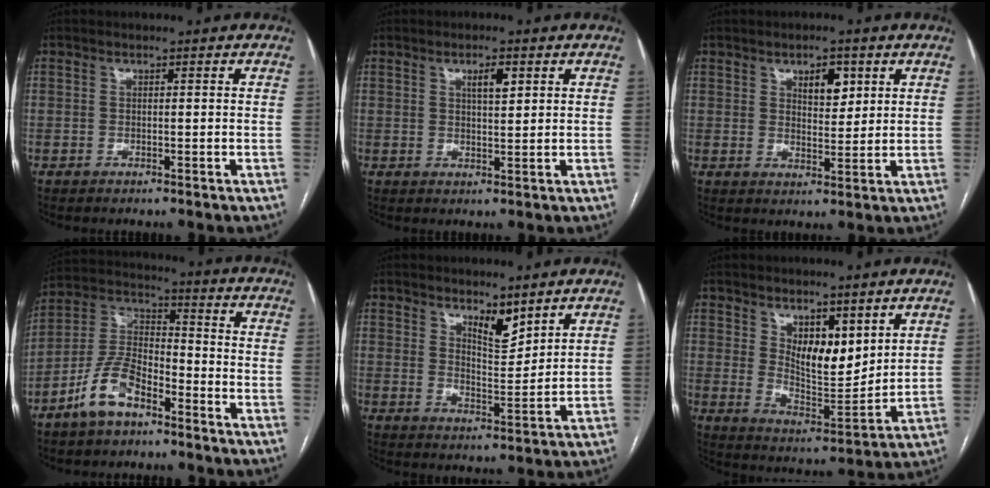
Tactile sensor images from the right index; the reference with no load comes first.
{"total": 3.0, "force": [1.5, 0.8, 2.6], "torque": [-0.043, -0.001, 0.024]}
{"total": 4.7, "force": [2.3, 2.2, 3.5], "torque": [-0.053, 0.001, 0.038]}
{"total": 9.8, "force": [-6.1, 4.0, 6.5], "torque": [-0.146, 0.010, -0.120]}
{"total": 5.2, "force": [3.9, 1.5, 2.9], "torque": [-0.051, -0.016, 0.071]}
{"total": 8.9, "force": [4.7, 3.6, 6.6], "torque": [-0.114, -0.011, 0.093]}